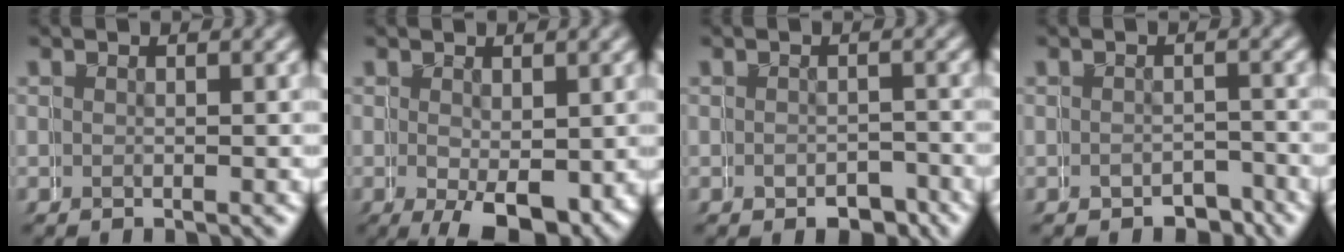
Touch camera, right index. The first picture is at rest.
{"total": 5.2, "force": [-1.5, 2.0, 4.5], "torque": [-0.080, -0.022, -0.011]}
{"total": 2.6, "force": [-2.1, 1.5, 0.4], "torque": [0.001, -0.002, -0.036]}
{"total": 2.1, "force": [-1.7, 1.2, -0.4], "torque": [0.013, 0.001, -0.033]}